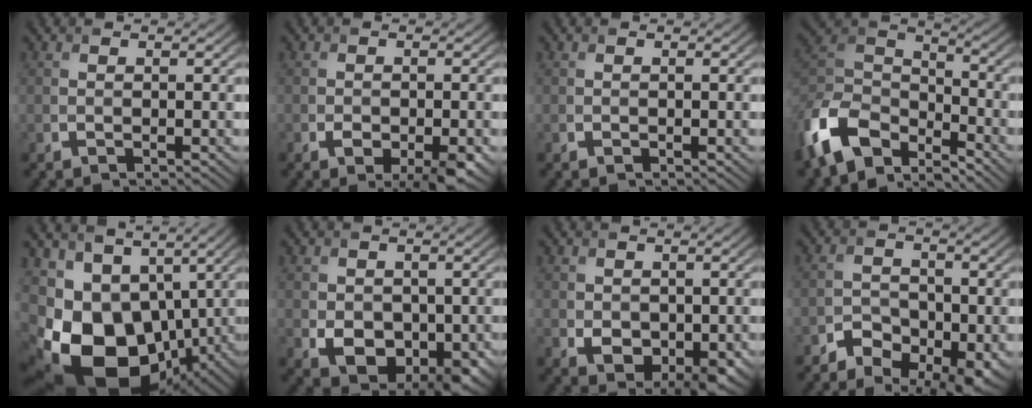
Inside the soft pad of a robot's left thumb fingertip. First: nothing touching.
{"total": 4.5, "force": [-2.3, 2.2, 3.2], "torque": [-0.050, -0.009, -0.032]}
{"total": 0.0}
{"total": 12.6, "force": [-8.2, 6.5, 7.0], "torque": [-0.173, -0.011, -0.165]}
{"total": 17.8, "force": [-3.2, 12.6, 12.1], "torque": [-0.252, -0.038, -0.035]}
{"total": 5.5, "force": [-0.6, 4.2, 3.4], "torque": [-0.068, -0.020, -0.004]}
{"total": 3.9, "force": [-0.2, 2.9, 2.6], "torque": [-0.052, -0.020, 0.004]}
{"total": 7.7, "force": [-4.9, 4.4, 3.9], "torque": [-0.056, -0.010, -0.081]}